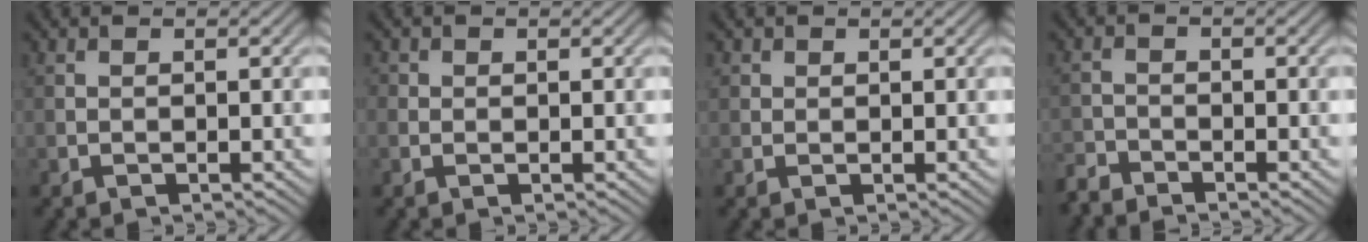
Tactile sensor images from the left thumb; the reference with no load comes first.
{"total": 1.0, "force": [0.1, 1.0, 0.1], "torque": [0.001, -0.003, -0.003]}
{"total": 1.2, "force": [0.6, 1.1, 0.2], "torque": [-0.003, -0.001, 0.009]}
{"total": 2.5, "force": [-2.4, 0.4, 0.4], "torque": [-0.011, -0.007, -0.058]}